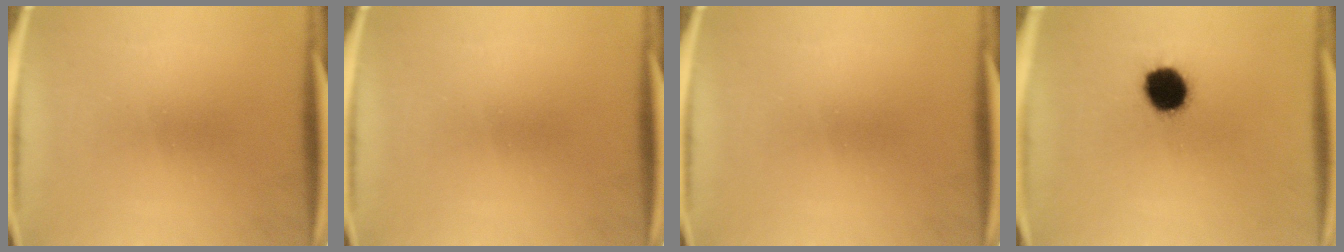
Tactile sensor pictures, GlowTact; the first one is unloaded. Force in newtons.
{"total": 0.0}
{"total": 0.0}
{"total": 11.4}